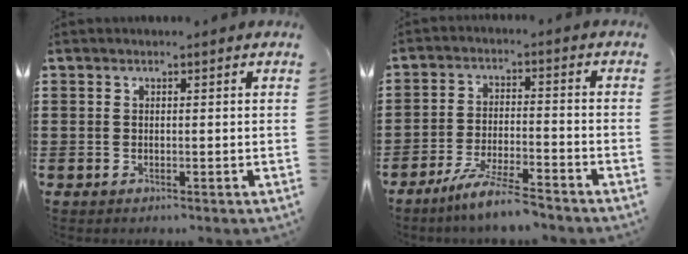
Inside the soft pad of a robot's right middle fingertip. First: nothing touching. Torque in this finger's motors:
{"motor_torque": [1.62, -0.52, 0.19, 0.15]}